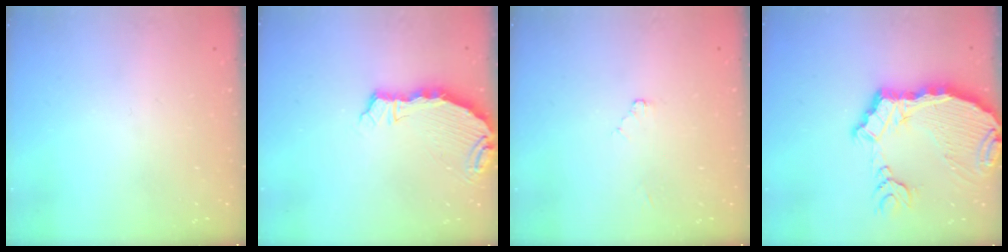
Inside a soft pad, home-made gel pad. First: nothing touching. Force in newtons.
{"total": 5.5, "press": 5.3, "slide": 1.5}
{"total": 2.4, "press": 2.4, "slide": 0.4}
{"total": 14.1, "press": 13.9, "slide": 1.7}